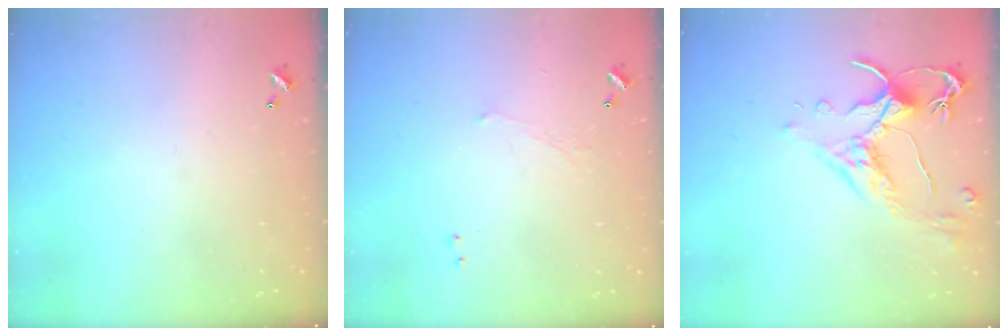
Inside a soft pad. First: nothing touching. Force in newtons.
{"total": 0.6, "press": 0.2, "slide": 0.5}
{"total": 2.5, "press": 2.2, "slide": 1.3}